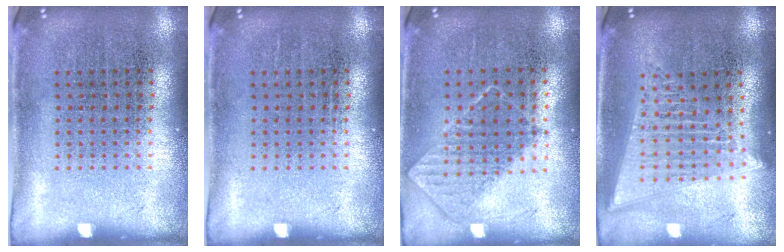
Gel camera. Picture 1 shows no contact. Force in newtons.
{"total": 0.0}
{"total": 0.8, "press": 0.7, "slide": 0.2}
{"total": 2.0, "press": 1.7, "slide": 1.0}